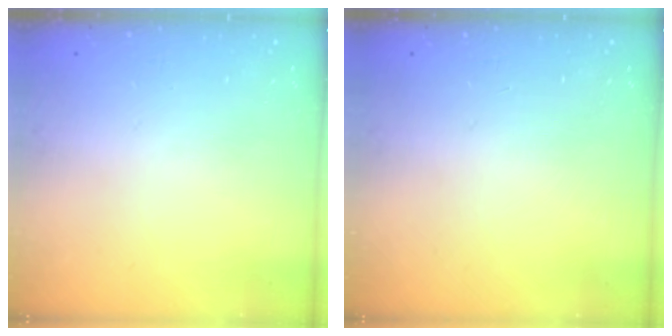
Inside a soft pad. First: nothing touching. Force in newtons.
{"total": 0.0}